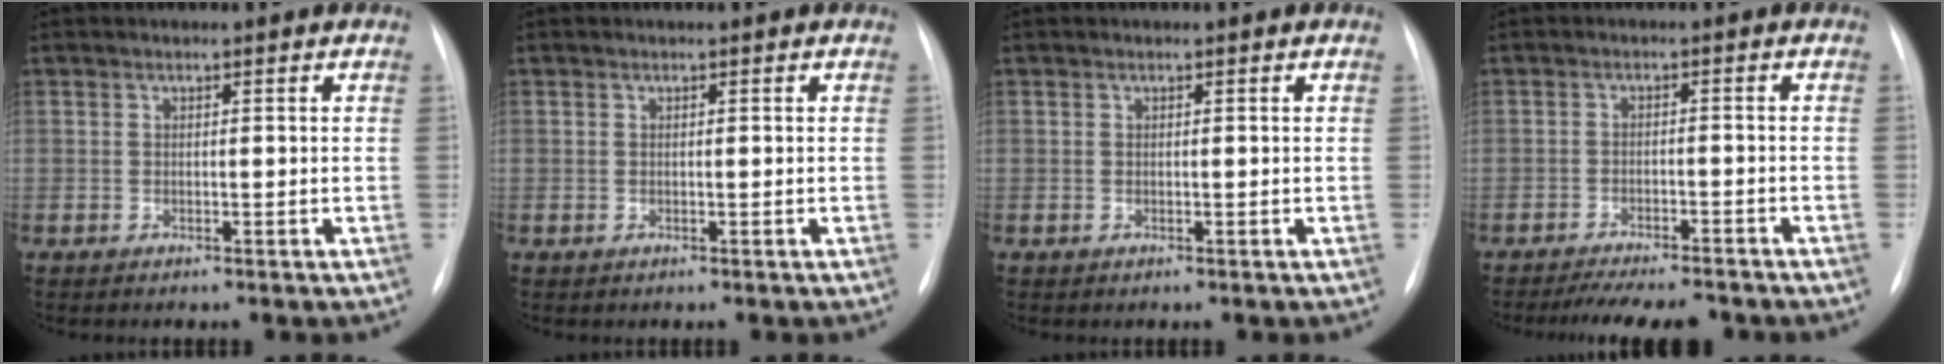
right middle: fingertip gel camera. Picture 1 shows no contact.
{"total": 0.0}
{"total": 0.0}
{"total": 9.7, "force": [-8.8, 1.7, 3.8], "torque": [-0.050, -0.003, -0.123]}